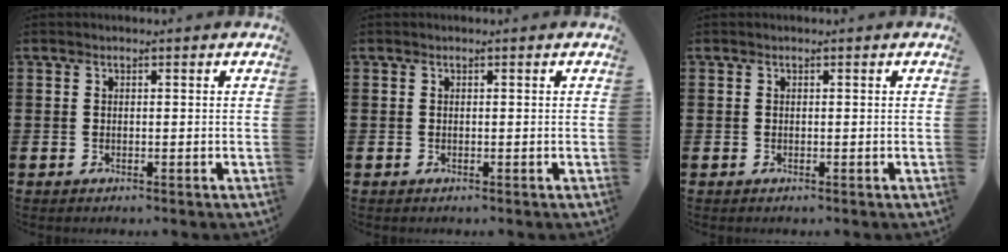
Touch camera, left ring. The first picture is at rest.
{"total": 0.0}
{"total": 0.0}